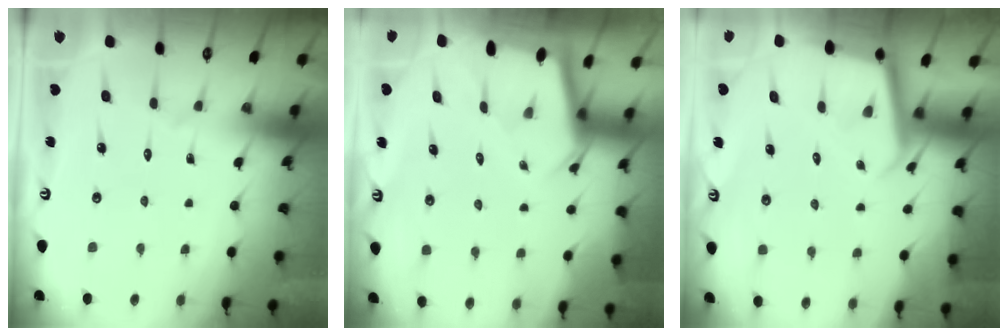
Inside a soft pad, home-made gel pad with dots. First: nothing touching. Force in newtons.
{"total": 2.3, "press": 2.3, "slide": 0.2}
{"total": 3.5, "press": 3.5, "slide": 0.3}